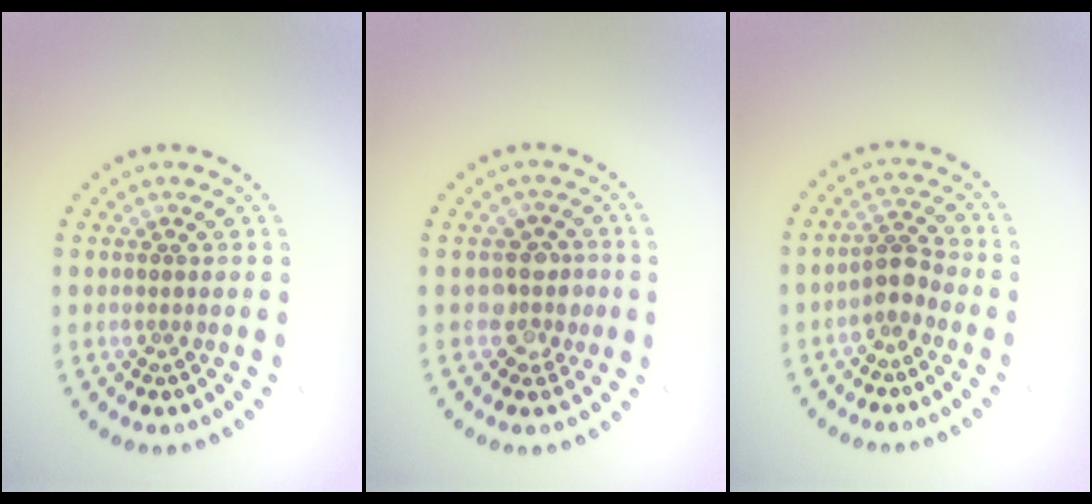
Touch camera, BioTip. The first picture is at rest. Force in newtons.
{"total": 2.6, "press": 2.2, "slide": 1.5}
{"total": 2.3, "press": 1.8, "slide": 1.3}